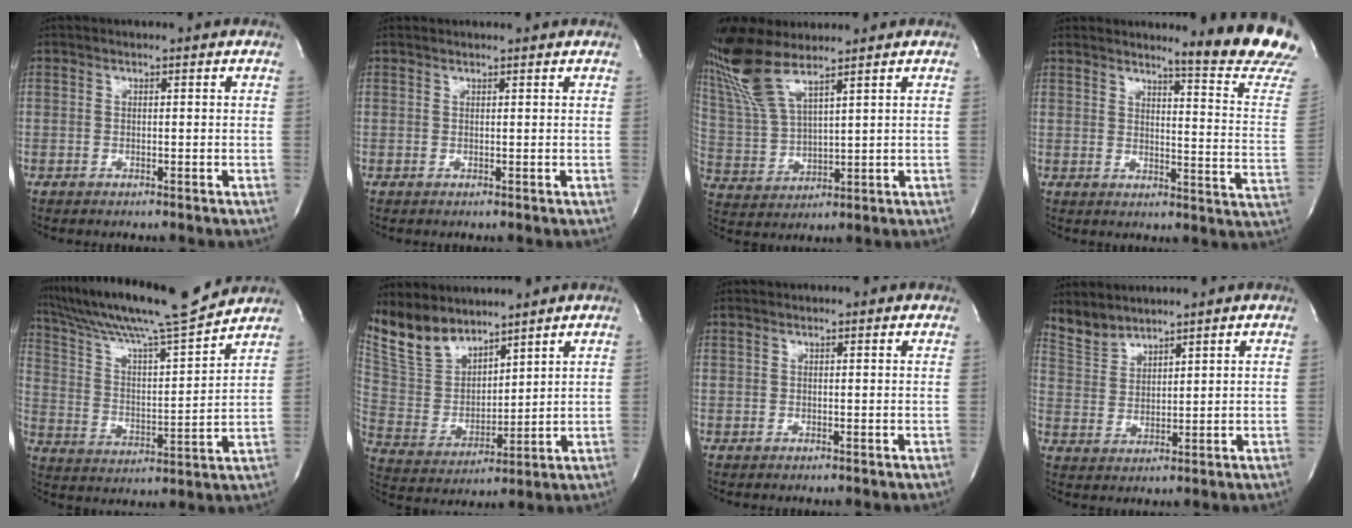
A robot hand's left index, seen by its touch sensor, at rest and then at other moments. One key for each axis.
{"total": 2.0, "fx": 1.9, "fy": 0.0, "fz": 0.4, "tx": -0.009, "ty": 0.014, "tz": 0.025}
{"total": 11.5, "fx": 8.8, "fy": 2.6, "fz": 7.0, "tx": -0.166, "ty": 0.004, "tz": 0.184}
{"total": 14.3, "fx": 13.3, "fy": -1.2, "fz": 5.1, "tx": -0.061, "ty": -0.128, "tz": 0.140}
{"total": 18.9, "fx": 16.8, "fy": -0.2, "fz": 8.6, "tx": -0.155, "ty": -0.011, "tz": 0.275}
{"total": 11.0, "fx": 9.8, "fy": 4.3, "fz": 2.9, "tx": -0.075, "ty": 0.012, "tz": 0.209}
{"total": 0.7, "fx": 0.6, "fy": 0.3, "fz": 0.1, "tx": -0.013, "ty": 0.012, "tz": 0.011}
{"total": 4.9, "fx": 4.8, "fy": 1.3, "fz": 0.2, "tx": -0.013, "ty": 0.010, "tz": 0.107}